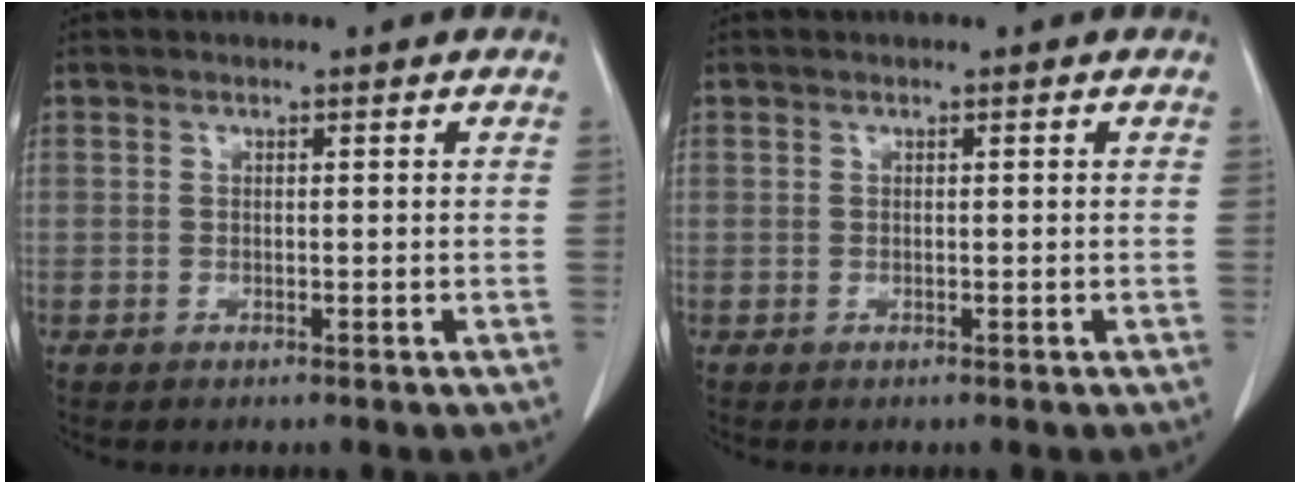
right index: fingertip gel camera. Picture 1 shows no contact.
{"total": 0.0}